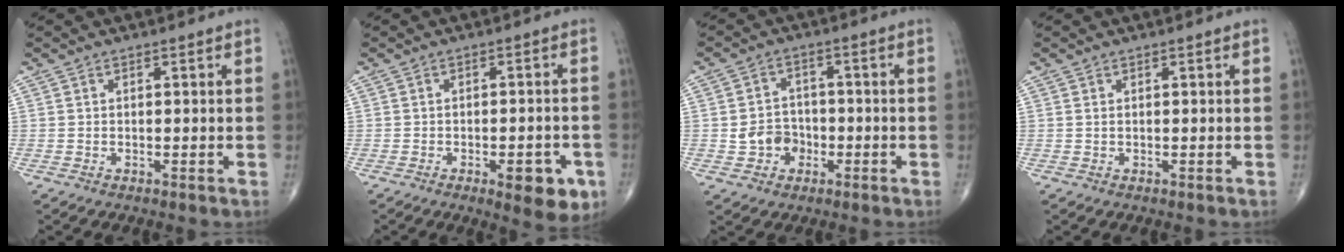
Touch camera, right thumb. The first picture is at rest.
{"total": 8.3, "force": [-3.5, 3.2, 6.8], "torque": [-0.069, 0.008, -0.040]}
{"total": 6.0, "force": [-1.7, 5.2, 2.5], "torque": [-0.012, 0.020, -0.031]}
{"total": 0.0}